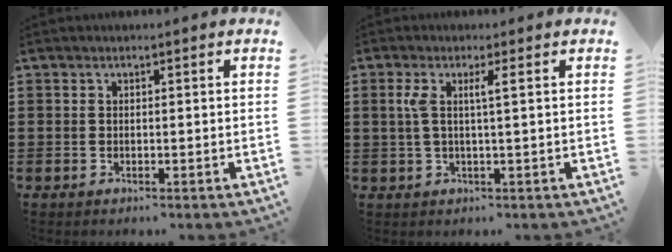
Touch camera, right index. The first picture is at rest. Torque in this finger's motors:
{"motor_torque": [0.31, -0.05, 0.07, 0.08]}